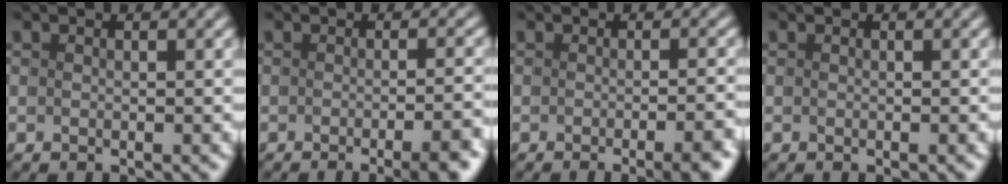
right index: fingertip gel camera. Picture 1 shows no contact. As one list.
[{"total": 4.1, "force": [-3.4, -0.7, 2.3], "torque": [-0.012, -0.001, -0.050]}, {"total": 3.6, "force": [-2.9, -0.8, 2.0], "torque": [-0.008, -0.001, -0.044]}, {"total": 0.0}]